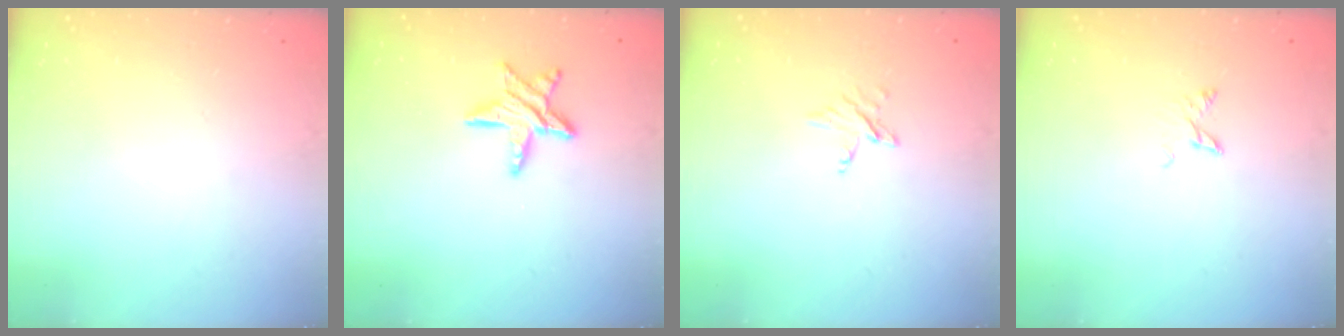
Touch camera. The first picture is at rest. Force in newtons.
{"total": 10.2, "press": 10.2, "slide": 0.9}
{"total": 3.4, "press": 3.4, "slide": 0.4}
{"total": 2.6, "press": 2.6, "slide": 0.4}